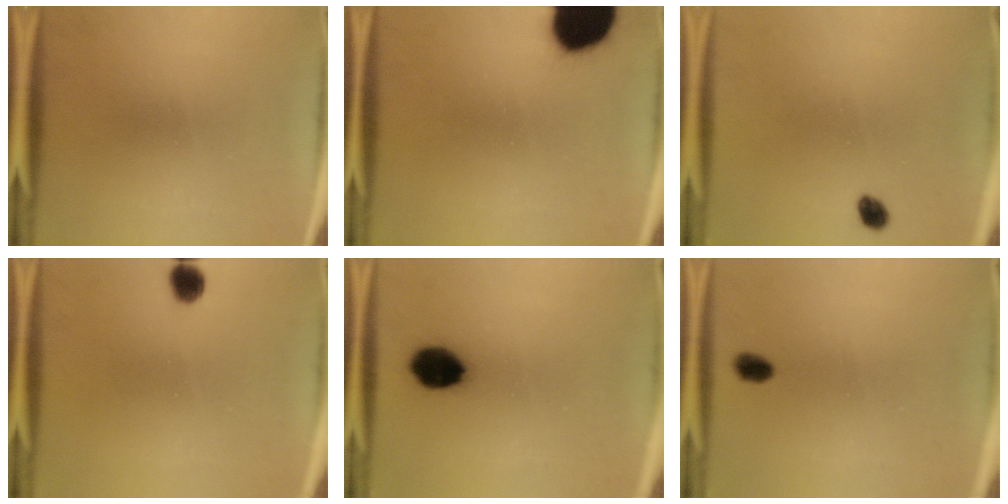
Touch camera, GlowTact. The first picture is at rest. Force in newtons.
{"total": 18.1}
{"total": 2.0}
{"total": 3.7}
{"total": 9.1}
{"total": 2.7}